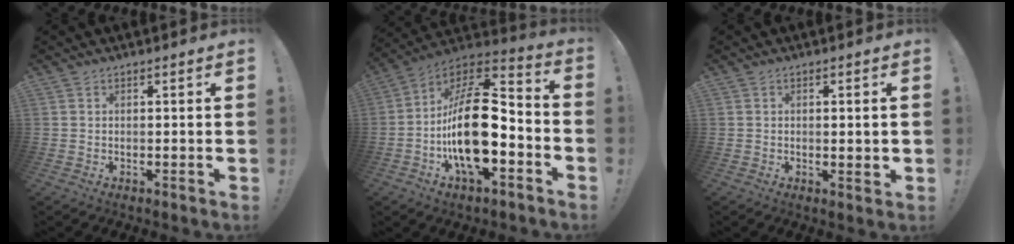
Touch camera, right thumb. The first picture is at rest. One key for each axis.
{"total": 22.8, "fx": -3.9, "fy": 10.9, "fz": 19.6, "tx": -0.371, "ty": 0.024, "tz": -0.059}
{"total": 2.6, "fx": 0.3, "fy": 0.4, "fz": 2.6, "tx": -0.034, "ty": -0.004, "tz": 0.002}